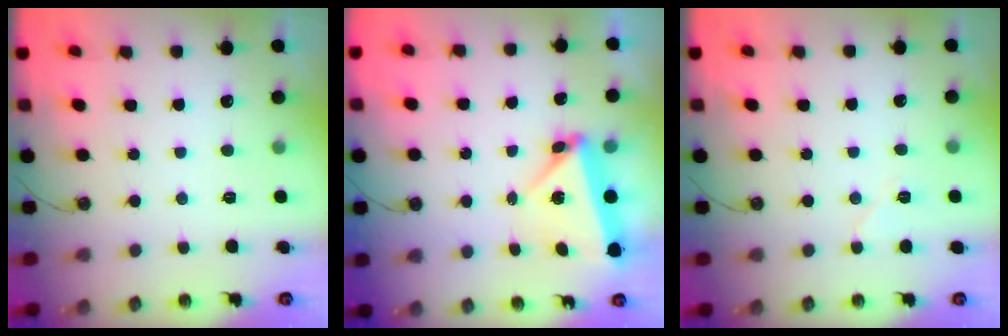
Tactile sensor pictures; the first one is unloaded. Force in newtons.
{"total": 5.6, "press": 5.5, "slide": 0.6}
{"total": 5.8, "press": 5.2, "slide": 2.5}